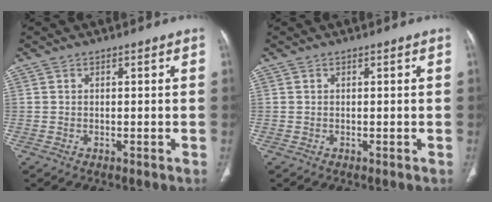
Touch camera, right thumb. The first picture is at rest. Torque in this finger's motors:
{"motor_torque": [0.00, 0.00, -0.03, 0.02, 0.00]}